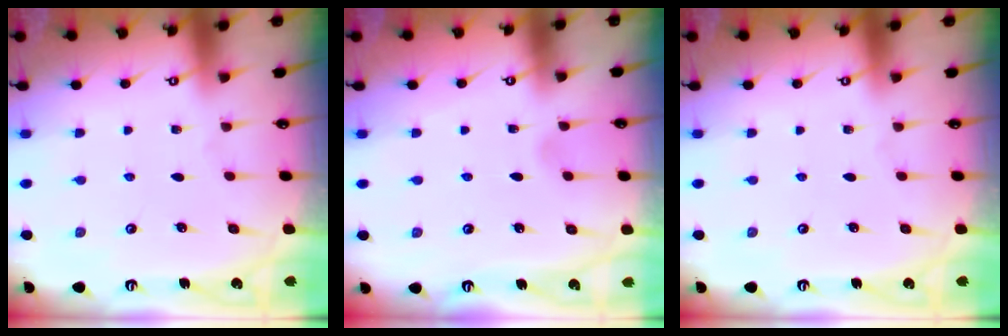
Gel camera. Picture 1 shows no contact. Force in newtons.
{"total": 2.3, "press": 2.3, "slide": 0.3}
{"total": 0.0}